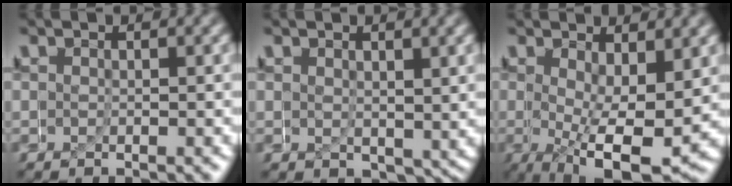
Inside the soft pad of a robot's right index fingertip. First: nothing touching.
{"total": 1.4, "force": [0.4, 1.1, 0.8], "torque": [-0.017, -0.012, 0.015]}
{"total": 6.0, "force": [-2.2, 2.0, 5.2], "torque": [-0.071, -0.032, -0.020]}